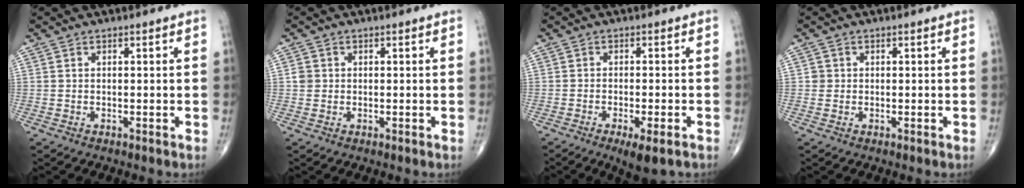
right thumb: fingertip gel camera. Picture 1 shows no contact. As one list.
[{"total": 1.6, "force": [0.1, 1.5, 0.4], "torque": [-0.001, 0.003, 0.002]}, {"total": 5.6, "force": [-3.2, 1.4, 4.4], "torque": [-0.069, -0.003, -0.046]}, {"total": 1.1, "force": [0.0, 1.1, 0.0], "torque": [0.008, 0.004, -0.001]}]